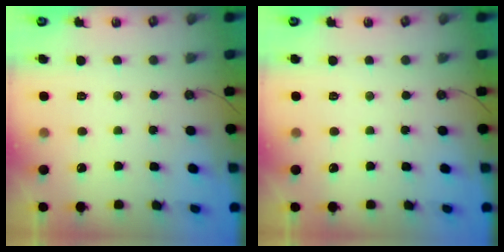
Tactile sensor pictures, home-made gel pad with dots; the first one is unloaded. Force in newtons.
{"total": 0.0}